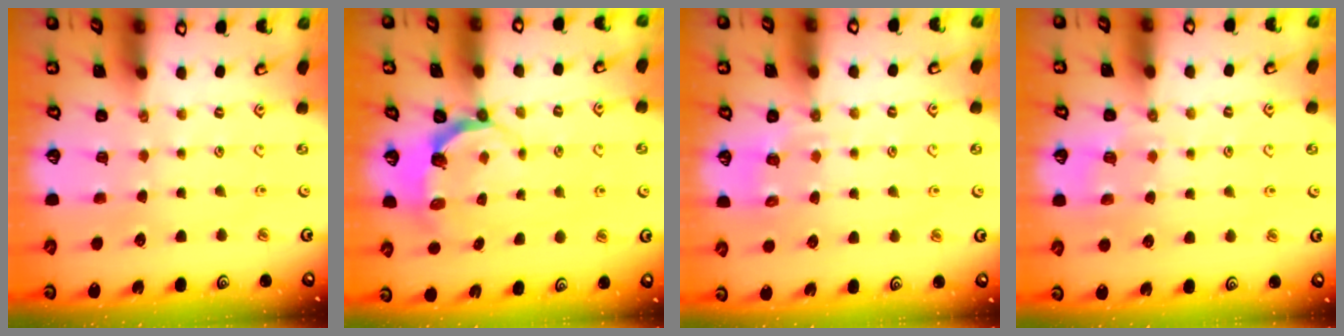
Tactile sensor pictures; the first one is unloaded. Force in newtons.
{"total": 5.5, "press": 4.5, "slide": 3.1}
{"total": 6.6, "press": 6.5, "slide": 1.3}
{"total": 4.9, "press": 4.8, "slide": 1.3}